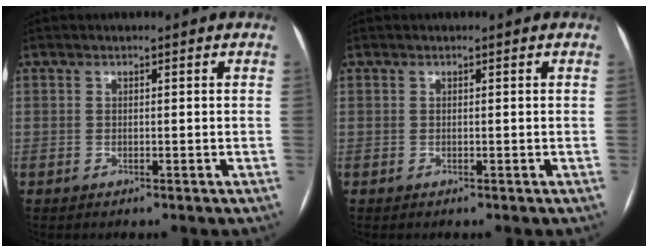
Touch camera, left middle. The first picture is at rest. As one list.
[{"total": 0.0}]